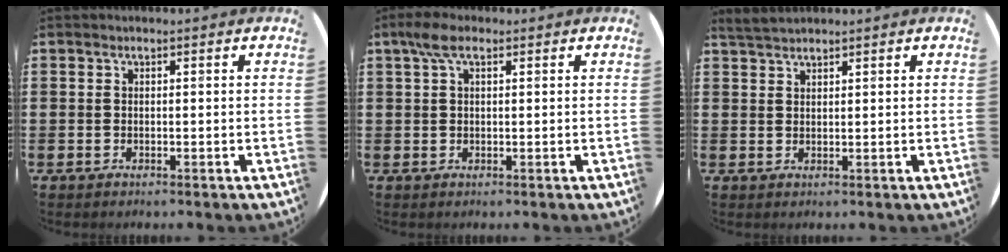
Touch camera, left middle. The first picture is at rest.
{"total": 3.4, "force": [1.7, 1.4, 2.6], "torque": [-0.057, 0.009, 0.028]}
{"total": 2.0, "force": [1.9, 0.3, 0.5], "torque": [-0.013, 0.004, 0.038]}